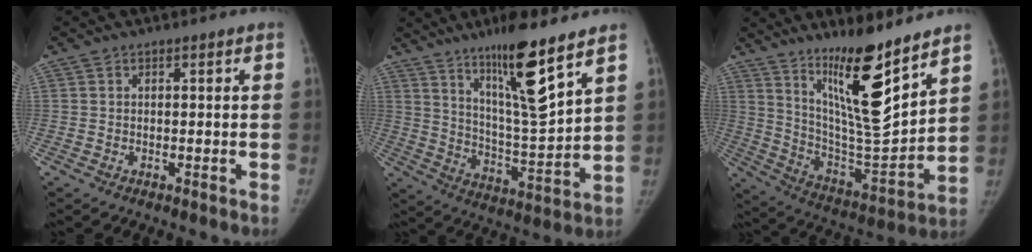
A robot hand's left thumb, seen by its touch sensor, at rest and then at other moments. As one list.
[{"total": 15.7, "force": [10.1, 1.7, 11.9], "torque": [-0.193, -0.073, 0.182]}, {"total": 18.4, "force": [12.3, 3.0, 13.4], "torque": [-0.193, -0.094, 0.223]}]